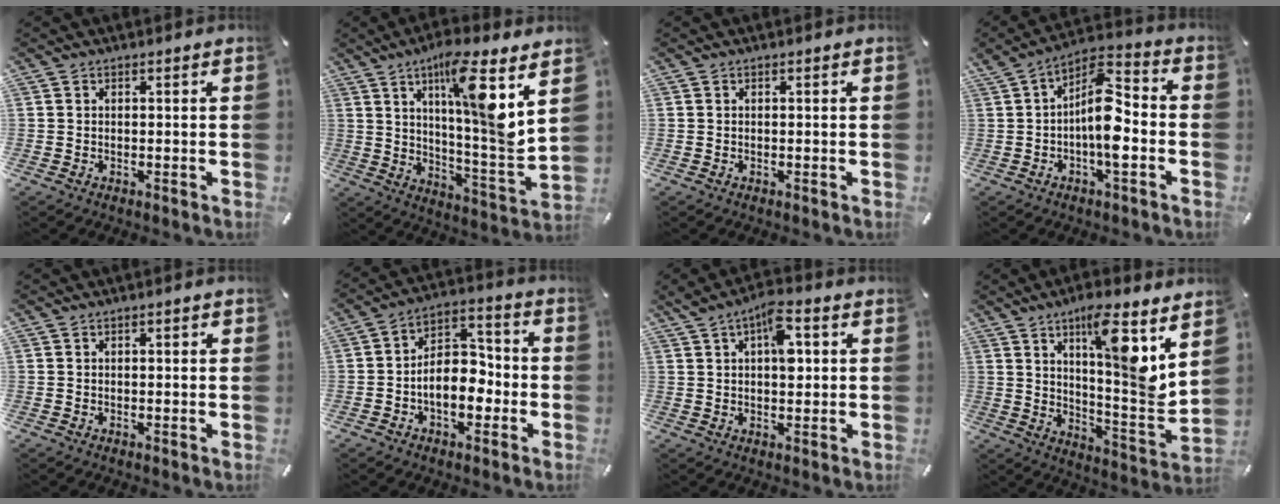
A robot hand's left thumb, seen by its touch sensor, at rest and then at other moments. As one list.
[{"total": 15.2, "force": [7.9, 1.1, 13.0], "torque": [-0.206, -0.056, 0.114]}, {"total": 0.0}, {"total": 12.0, "force": [-1.9, 4.7, 10.9], "torque": [-0.201, 0.003, -0.036]}, {"total": 0.9, "force": [0.0, 0.3, 0.9], "torque": [-0.016, 0.003, -0.001]}, {"total": 10.5, "force": [-2.7, 7.3, 7.1], "torque": [-0.100, 0.017, -0.046]}, {"total": 7.8, "force": [2.2, 4.1, 6.3], "torque": [-0.085, -0.002, 0.031]}, {"total": 13.7, "force": [7.6, 1.7, 11.2], "torque": [-0.156, -0.069, 0.117]}]